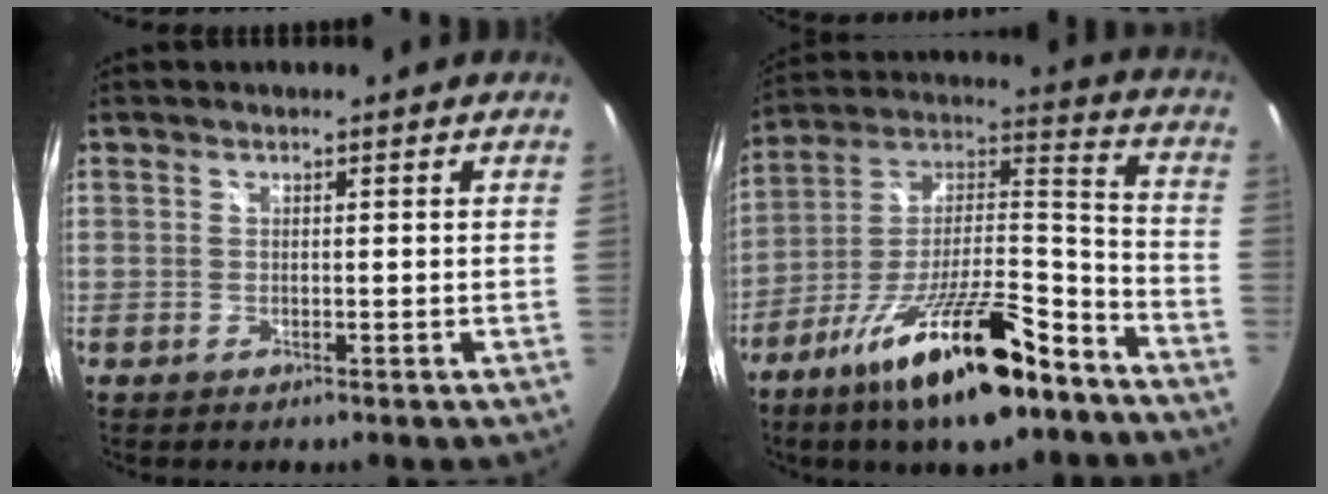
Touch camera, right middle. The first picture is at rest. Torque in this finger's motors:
{"motor_torque": [1.30, -0.84, 0.50, 0.21]}